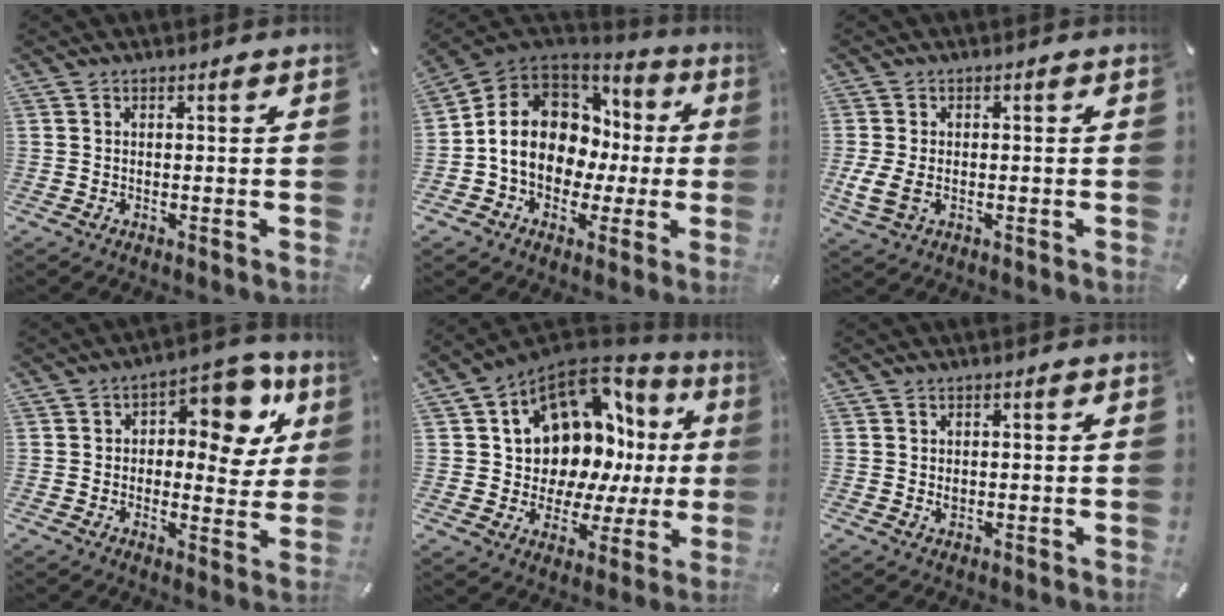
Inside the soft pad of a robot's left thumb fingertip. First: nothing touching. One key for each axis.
{"total": 14.3, "fx": 0.4, "fy": 11.9, "fz": 8.0, "tx": -0.164, "ty": -0.002, "tz": 0.017}
{"total": 5.1, "fx": -0.9, "fy": 3.4, "fz": 3.7, "tx": -0.075, "ty": -0.003, "tz": -0.017}
{"total": 12.6, "fx": 5.0, "fy": 7.4, "fz": 9.0, "tx": -0.111, "ty": -0.033, "tz": 0.082}
{"total": 14.7, "fx": 6.5, "fy": 10.7, "fz": 7.7, "tx": -0.116, "ty": -0.076, "tz": 0.120}
{"total": 0.8, "fx": 0.2, "fy": 0.8, "fz": 0.3, "tx": -0.009, "ty": 0.002, "tz": 0.004}